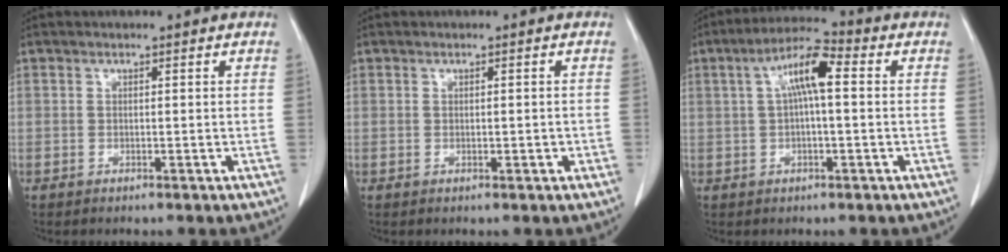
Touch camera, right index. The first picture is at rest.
{"total": 1.5, "force": [-0.3, 0.8, 1.2], "torque": [-0.024, 0.003, 0.001]}
{"total": 8.2, "force": [1.5, 2.0, 7.8], "torque": [-0.151, 0.030, 0.023]}